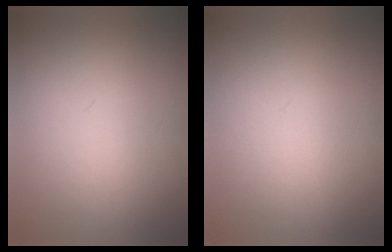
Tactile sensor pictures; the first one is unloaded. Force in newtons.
{"total": 1.1}